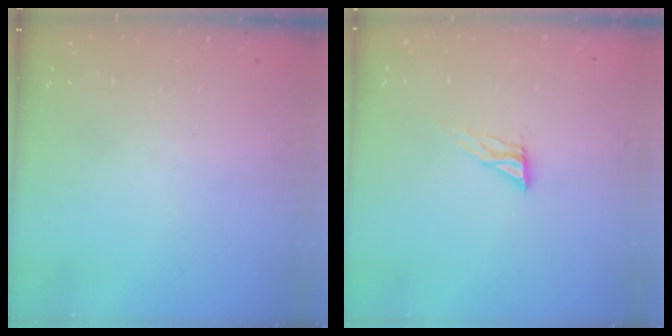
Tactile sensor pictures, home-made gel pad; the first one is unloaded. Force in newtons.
{"total": 6.9, "press": 6.8, "slide": 0.5}